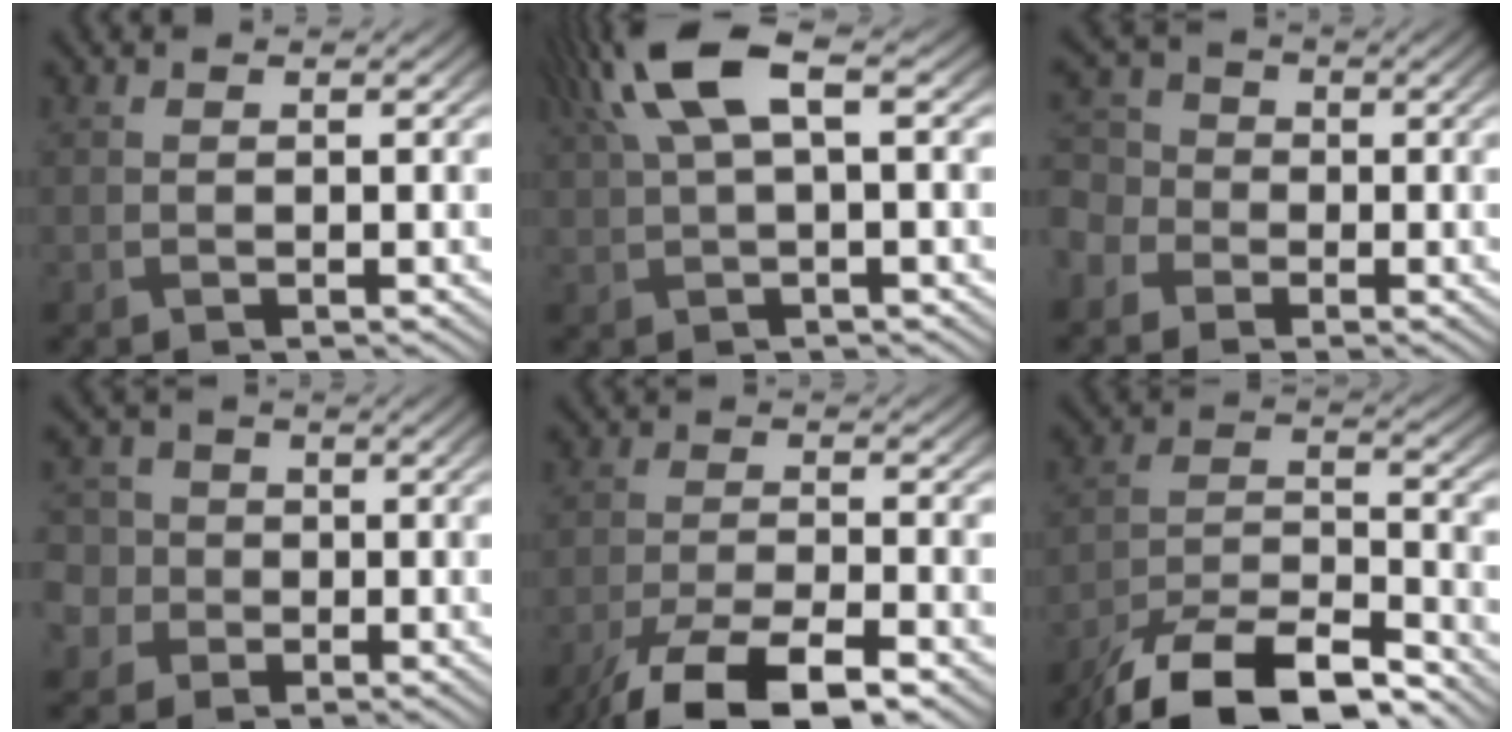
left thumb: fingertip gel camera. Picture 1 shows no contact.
{"total": 8.6, "force": [3.3, 2.7, 7.4], "torque": [-0.163, 0.028, 0.060]}
{"total": 4.8, "force": [-2.0, 4.1, 1.7], "torque": [-0.058, -0.003, -0.049]}
{"total": 7.3, "force": [-0.6, 6.8, 2.4], "torque": [-0.089, 0.014, -0.050]}
{"total": 9.5, "force": [-6.8, 2.5, 6.2], "torque": [-0.114, -0.006, -0.125]}
{"total": 13.7, "force": [-11.1, 3.7, 7.1], "torque": [-0.143, -0.011, -0.202]}